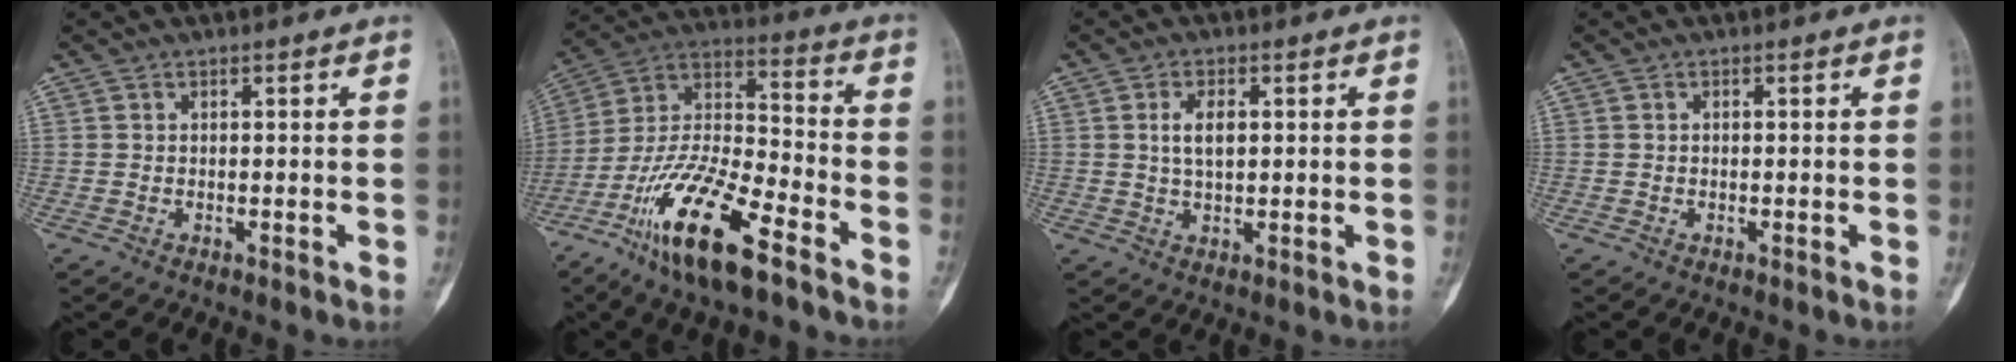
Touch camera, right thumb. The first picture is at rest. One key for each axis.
{"total": 19.2, "fx": -11.4, "fy": 5.4, "fz": 14.5, "tx": -0.286, "ty": 0.058, "tz": -0.214}
{"total": 4.4, "fx": 0.9, "fy": 2.2, "fz": 3.7, "tx": -0.065, "ty": -0.002, "tz": 0.018}
{"total": 0.0}